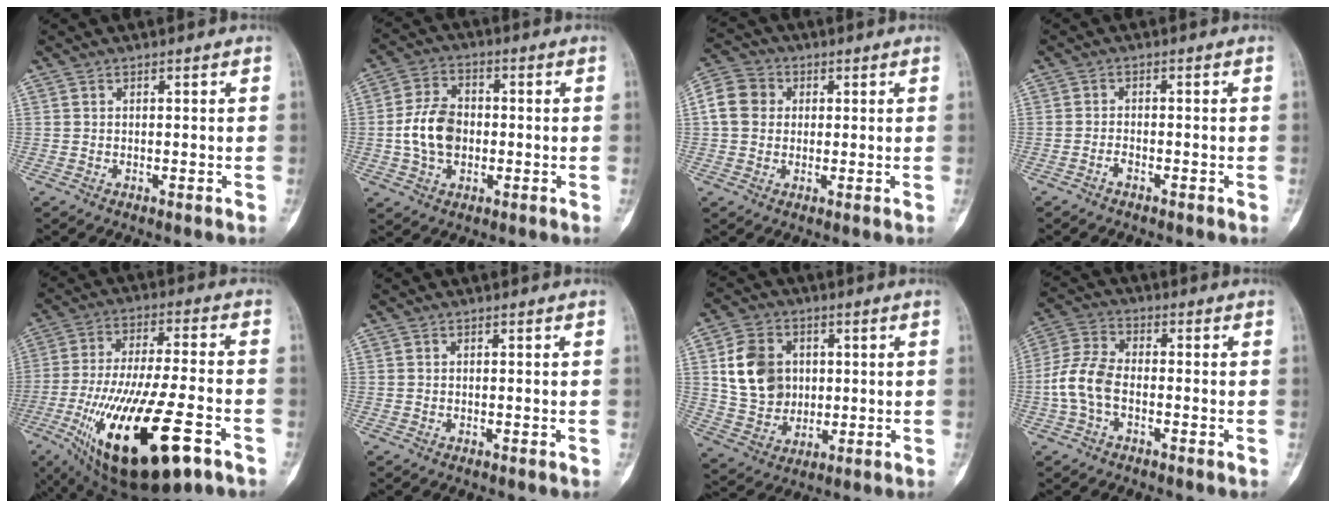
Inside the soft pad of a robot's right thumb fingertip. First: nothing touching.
{"total": 9.6, "force": [-0.9, 6.8, 6.7], "torque": [-0.111, 0.016, -0.022]}
{"total": 7.6, "force": [1.0, 6.6, 3.5], "torque": [-0.056, 0.015, 0.010]}
{"total": 1.4, "force": [-1.0, 0.6, 0.7], "torque": [-0.017, 0.007, -0.021]}
{"total": 26.0, "force": [-11.1, 8.6, 21.8], "torque": [-0.421, 0.011, -0.172]}
{"total": 0.0}
{"total": 12.2, "force": [2.2, 9.9, 6.7], "torque": [-0.093, -0.005, 0.048]}
{"total": 8.0, "force": [-2.1, 4.6, 6.2], "torque": [-0.140, 0.024, -0.048]}